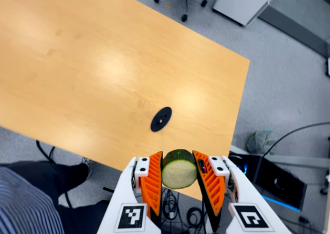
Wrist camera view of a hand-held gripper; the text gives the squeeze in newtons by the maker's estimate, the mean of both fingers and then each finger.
{"total": 13.1, "left": 11.4, "right": 14.8}